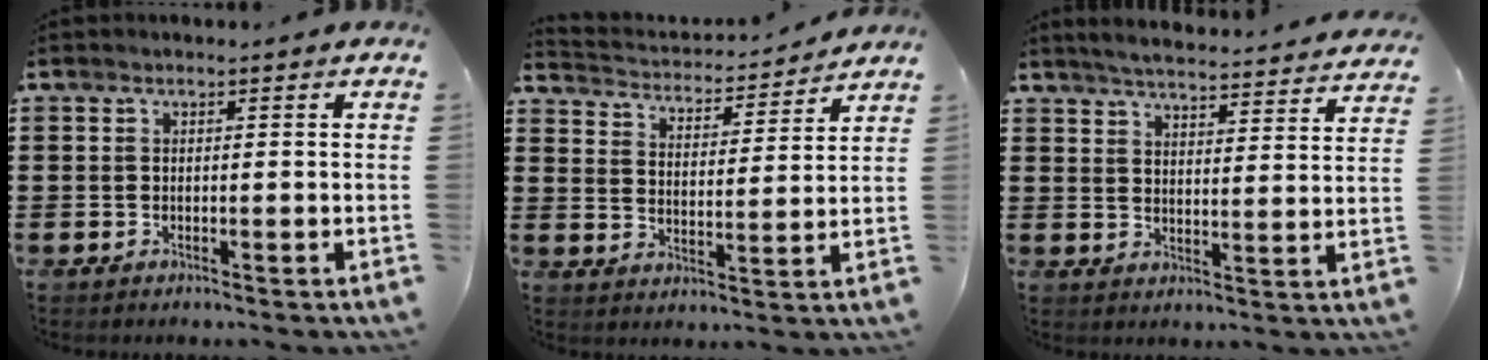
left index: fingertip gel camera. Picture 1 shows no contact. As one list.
[{"total": 3.1, "force": [3.1, 0.3, 0.1], "torque": [-0.024, -0.030, 0.045]}, {"total": 4.5, "force": [4.5, -0.4, 0.7], "torque": [-0.035, -0.034, 0.074]}]